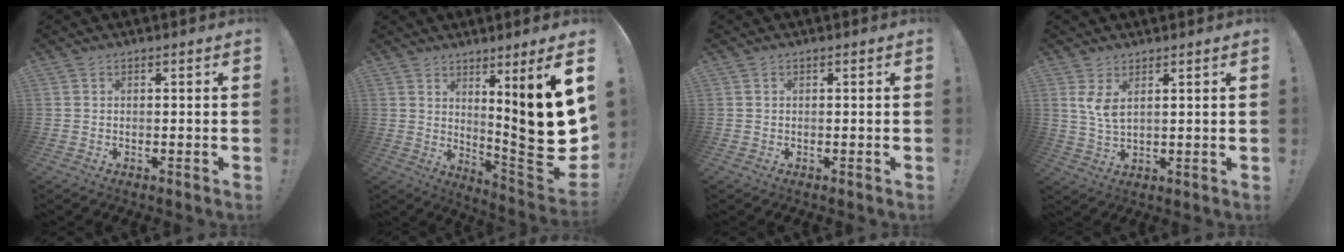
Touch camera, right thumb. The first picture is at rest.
{"total": 16.7, "force": [4.8, 1.6, 15.9], "torque": [-0.207, -0.062, 0.075]}
{"total": 0.0}
{"total": 5.1, "force": [2.7, 1.4, 4.1], "torque": [-0.075, -0.019, 0.045]}